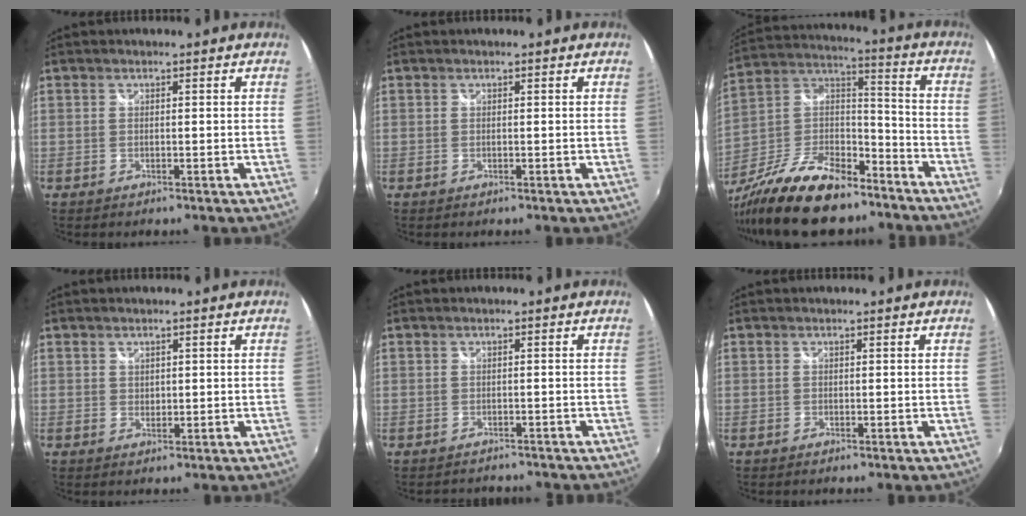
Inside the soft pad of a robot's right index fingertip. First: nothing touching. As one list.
[{"total": 0.0}, {"total": 22.7, "force": [-16.1, 9.4, 13.0], "torque": [-0.272, -0.005, -0.273]}, {"total": 1.1, "force": [0.7, 0.9, 0.2], "torque": [0.000, 0.002, 0.010]}, {"total": 2.6, "force": [-2.3, 1.3, 0.3], "torque": [-0.004, 0.000, -0.033]}, {"total": 0.0}]